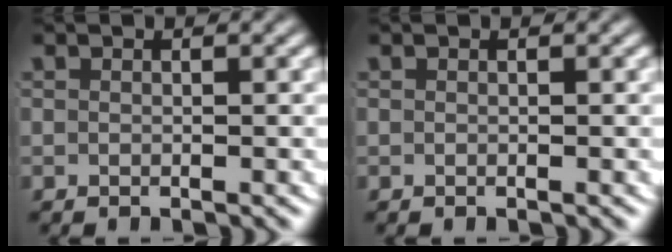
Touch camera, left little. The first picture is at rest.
{"total": 0.0}